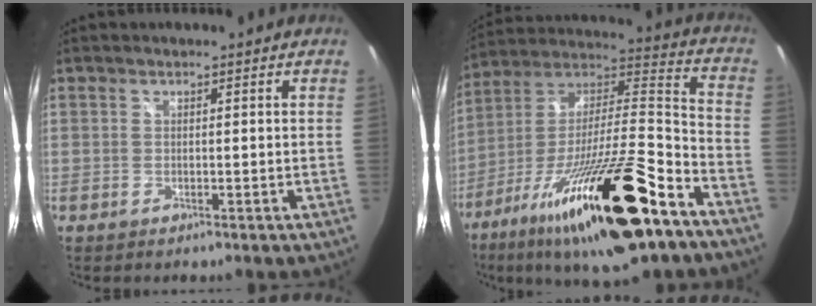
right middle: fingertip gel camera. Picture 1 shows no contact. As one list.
[{"total": 30.9, "force": [-18.5, 6.5, 23.9], "torque": [-0.402, -0.047, -0.308]}]